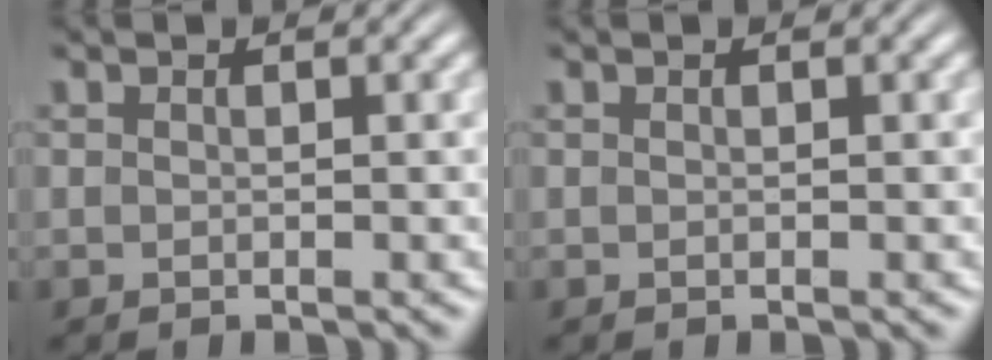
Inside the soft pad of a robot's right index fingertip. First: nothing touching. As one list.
[{"total": 0.0}]